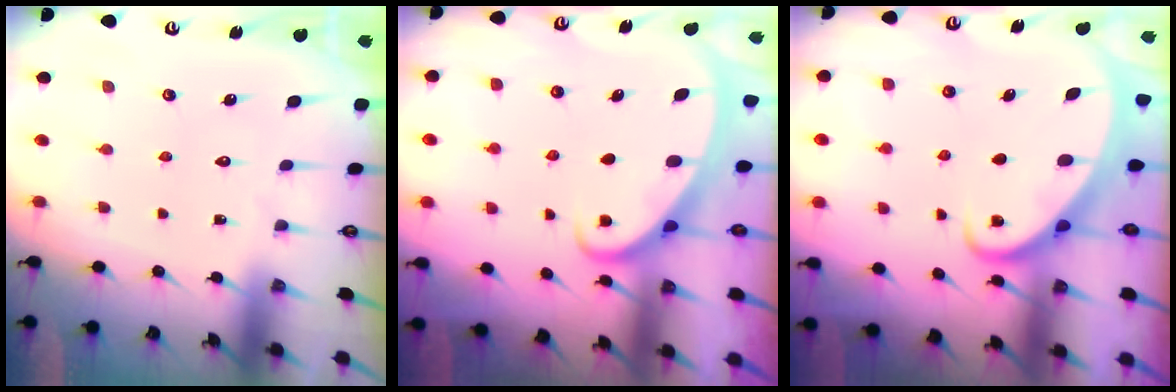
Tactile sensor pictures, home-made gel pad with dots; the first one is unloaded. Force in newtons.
{"total": 2.4, "press": 2.4, "slide": 0.4}
{"total": 2.3, "press": 2.3, "slide": 0.3}